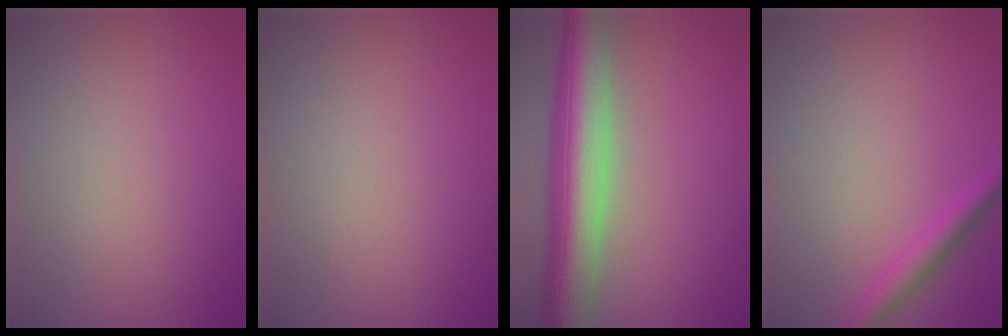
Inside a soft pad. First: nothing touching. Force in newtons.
{"total": 0.0}
{"total": 9.5, "press": 9.5, "slide": 0.7}
{"total": 2.4, "press": 2.4, "slide": 0.1}